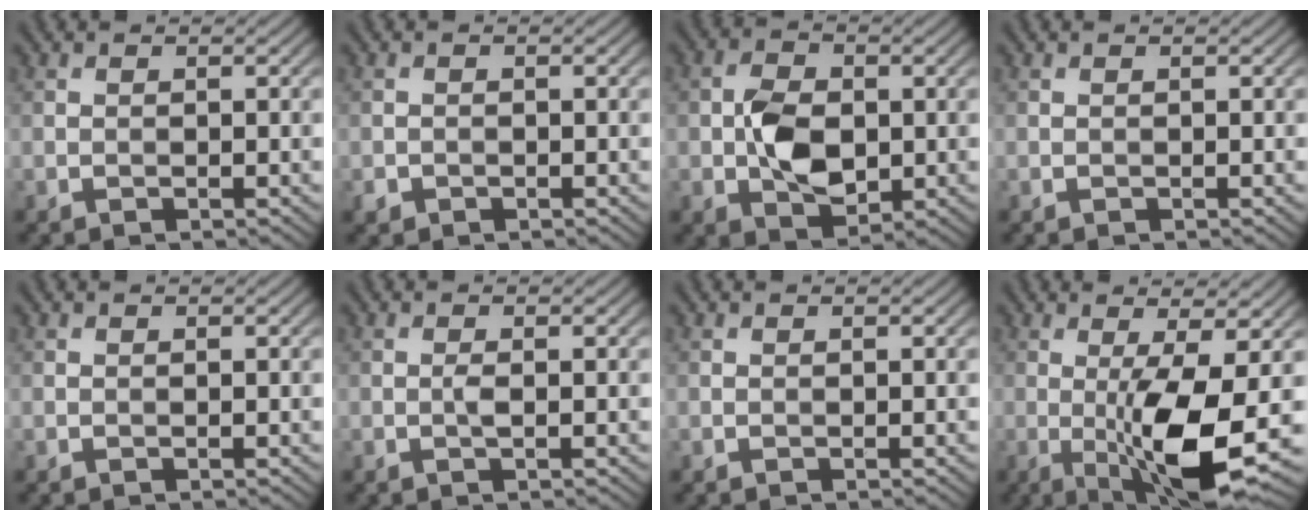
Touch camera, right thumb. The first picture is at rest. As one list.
[{"total": 0.9, "force": [-0.5, 0.7, 0.2], "torque": [-0.004, -0.003, -0.011]}, {"total": 6.3, "force": [-0.6, 4.1, 4.7], "torque": [-0.093, -0.005, -0.012]}, {"total": 0.0}, {"total": 0.0}, {"total": 1.0, "force": [-0.2, 0.2, 1.0], "torque": [-0.021, 0.000, -0.005]}, {"total": 0.0}, {"total": 10.0, "force": [-1.6, 2.2, 9.7], "torque": [-0.172, -0.008, -0.023]}]